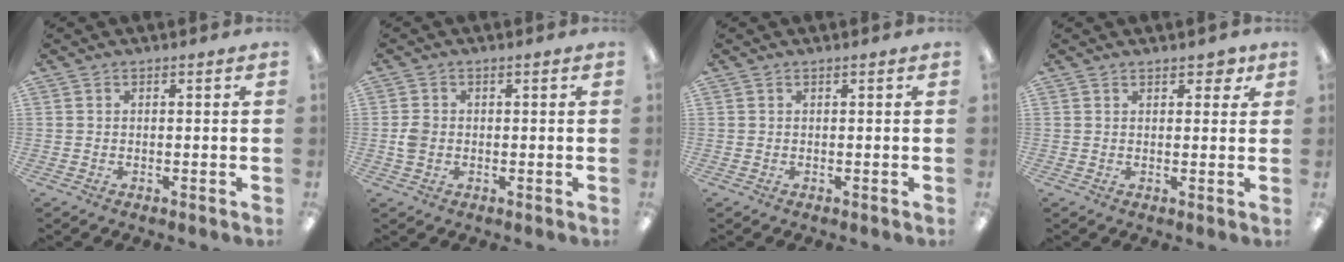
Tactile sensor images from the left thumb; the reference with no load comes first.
{"total": 3.0, "force": [-0.3, 2.4, 1.8], "torque": [-0.024, 0.001, -0.006]}
{"total": 0.0}
{"total": 3.1, "force": [2.0, 1.7, 1.7], "torque": [-0.012, -0.006, 0.031]}